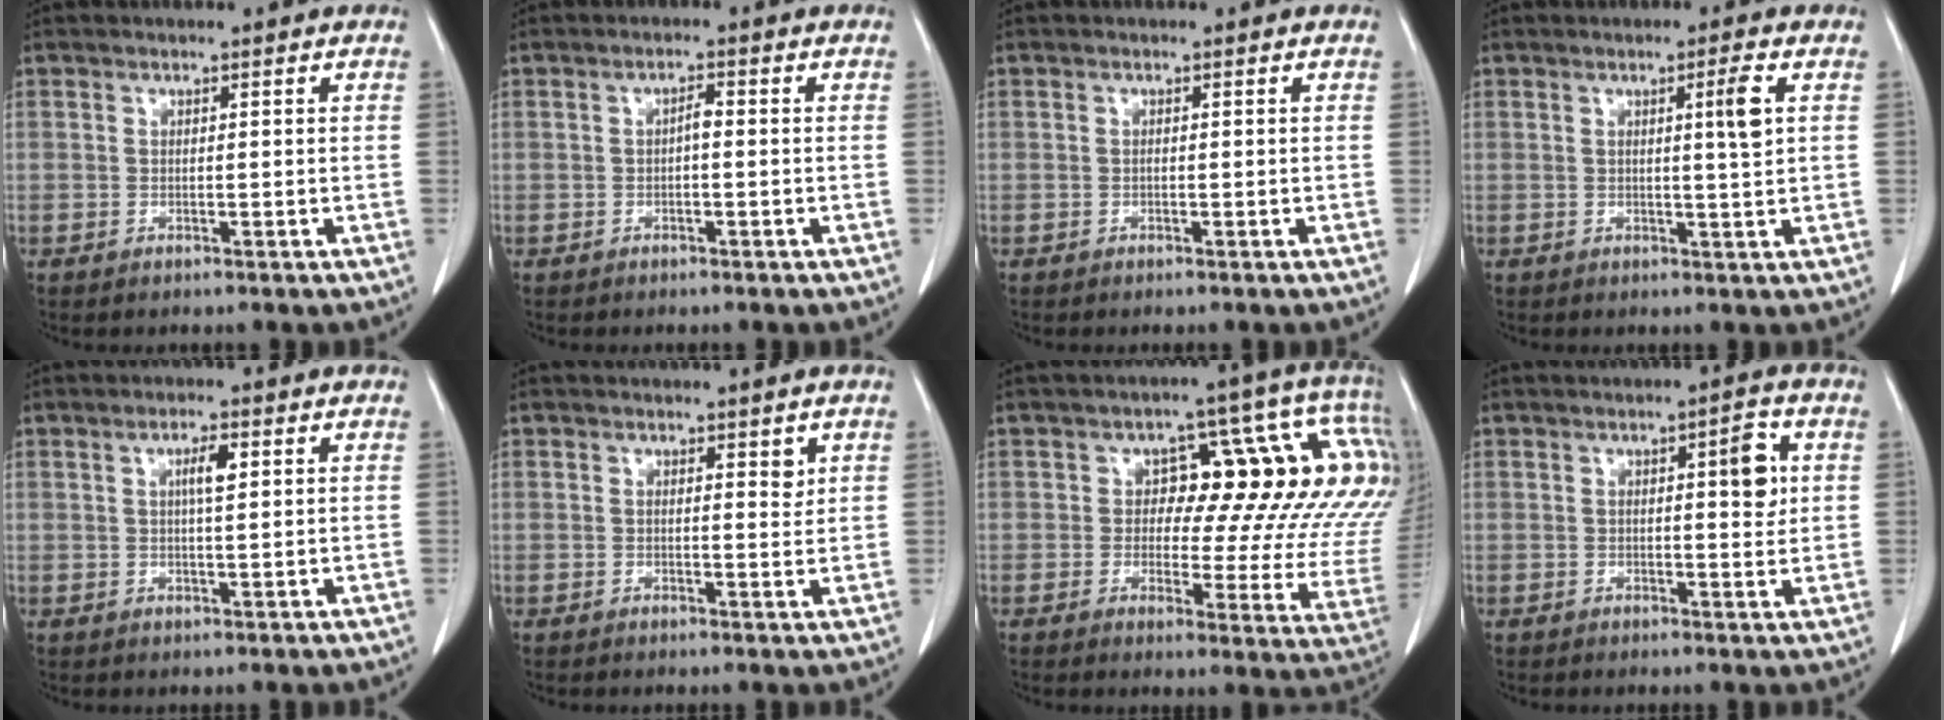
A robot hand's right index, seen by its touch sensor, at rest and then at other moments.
{"total": 1.5, "force": [-0.2, 0.5, 1.4], "torque": [-0.023, 0.004, -0.004]}
{"total": 0.0}
{"total": 3.5, "force": [0.9, -0.4, 3.4], "torque": [-0.053, -0.004, 0.013]}
{"total": 2.8, "force": [0.9, 0.4, 2.7], "torque": [-0.048, 0.001, 0.013]}
{"total": 1.7, "force": [0.9, 0.7, 1.3], "torque": [-0.016, -0.006, 0.013]}
{"total": 17.4, "force": [5.0, 7.3, 15.0], "torque": [-0.172, 0.016, 0.046]}
{"total": 4.6, "force": [1.1, 1.2, 4.3], "torque": [-0.057, 0.001, 0.012]}